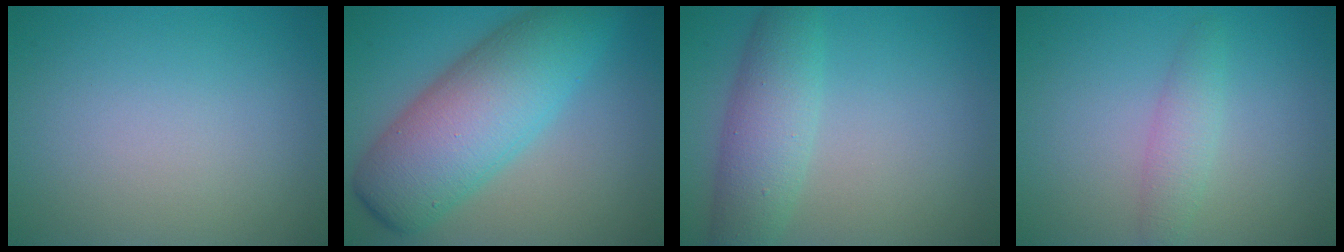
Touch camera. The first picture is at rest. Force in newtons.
{"total": 9.9, "press": 9.9, "slide": 0.1}
{"total": 4.6, "press": 4.6, "slide": 0.1}
{"total": 2.0, "press": 2.0, "slide": 0.1}